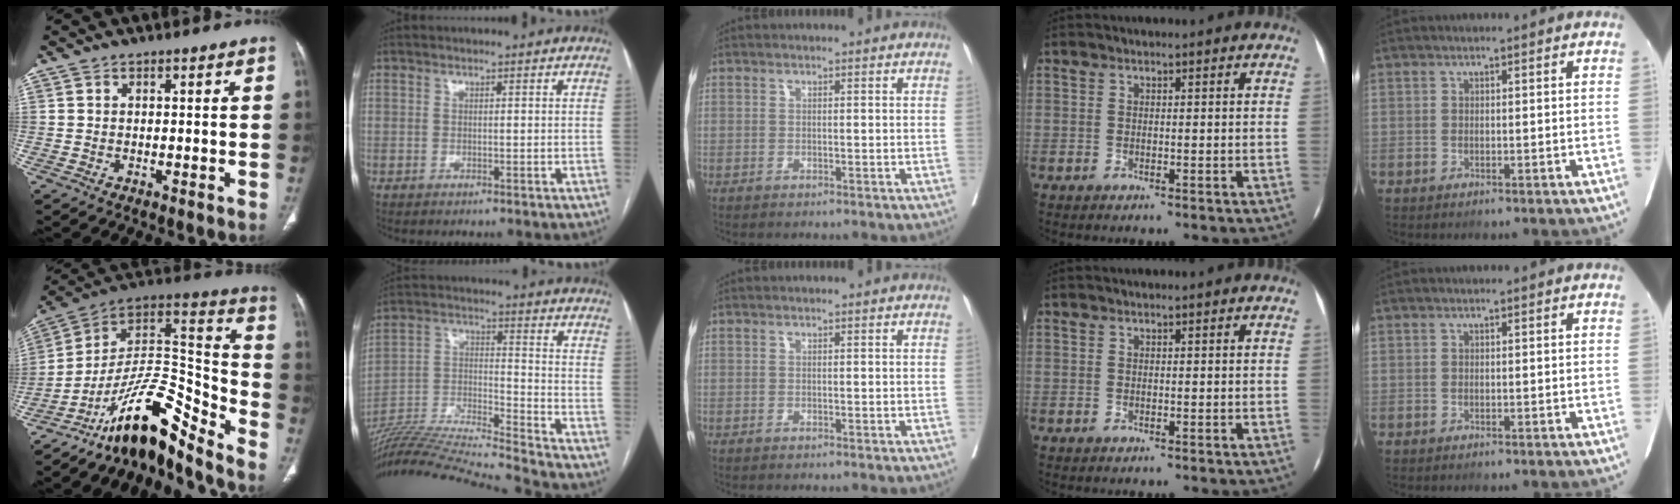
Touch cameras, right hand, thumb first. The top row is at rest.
{"thumb": {"total": 18.0, "force": [-14.6, 3.9, 9.8], "torque": [-0.129, 0.133, -0.253]}, "index": {"total": 21.6, "force": [-20.3, -1.8, 7.0], "torque": [-0.145, -0.014, -0.338]}}